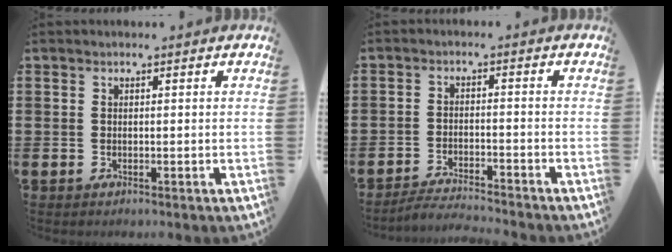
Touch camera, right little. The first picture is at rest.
{"total": 2.8, "force": [-2.8, -0.2, 0.4], "torque": [-0.008, 0.003, -0.058]}